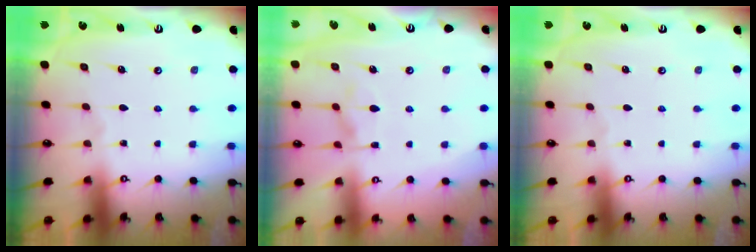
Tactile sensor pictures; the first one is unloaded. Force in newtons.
{"total": 2.3, "press": 2.0, "slide": 1.2}
{"total": 0.0}